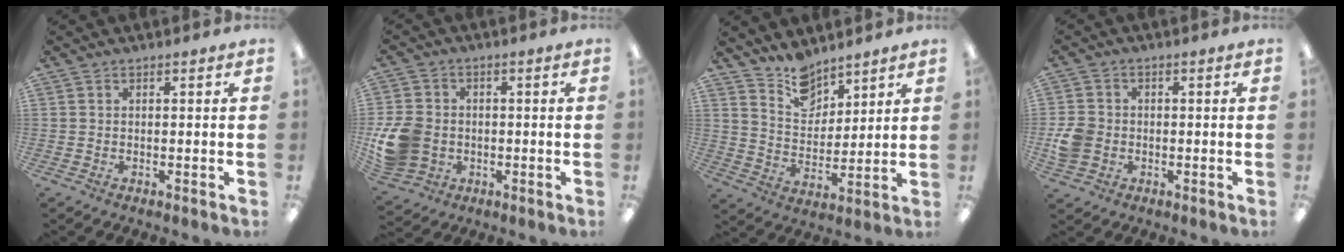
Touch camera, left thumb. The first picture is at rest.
{"total": 11.6, "force": [-2.0, 9.5, 6.4], "torque": [-0.144, 0.021, -0.032]}
{"total": 9.9, "force": [8.5, 4.7, 1.9], "torque": [-0.032, -0.058, 0.161]}
{"total": 6.0, "force": [-1.1, 5.2, 2.7], "torque": [-0.052, 0.012, -0.018]}